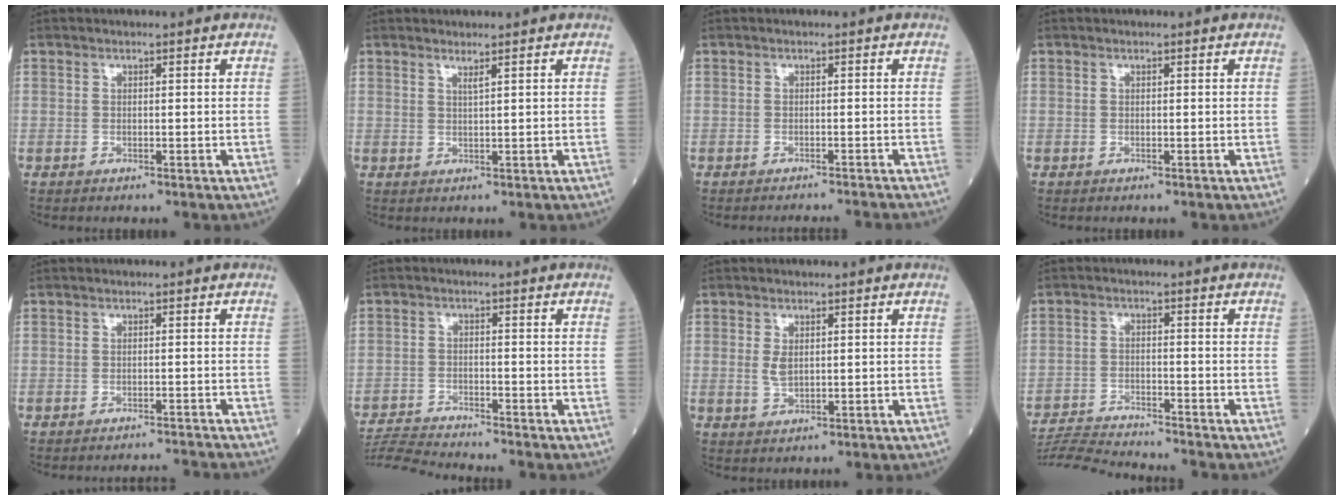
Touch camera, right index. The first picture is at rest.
{"total": 1.1, "force": [0.8, -0.4, 0.6], "torque": [-0.019, -0.009, 0.017]}
{"total": 4.7, "force": [-4.6, -0.7, 0.8], "torque": [-0.009, -0.011, -0.052]}
{"total": 0.0}
{"total": 3.8, "force": [-3.6, -1.2, -0.3], "torque": [0.004, -0.007, -0.045]}
{"total": 3.6, "force": [-3.4, -1.1, 0.3], "torque": [-0.013, -0.023, -0.063]}
{"total": 2.1, "force": [0.4, 1.1, 1.8], "torque": [-0.038, -0.006, 0.011]}
{"total": 9.5, "force": [-9.2, -1.3, 1.8], "torque": [-0.029, -0.008, -0.159]}